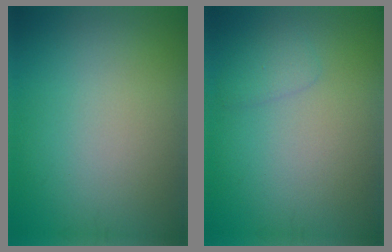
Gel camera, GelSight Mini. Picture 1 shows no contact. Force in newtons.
{"total": 1.3, "press": 1.3, "slide": 0.0}